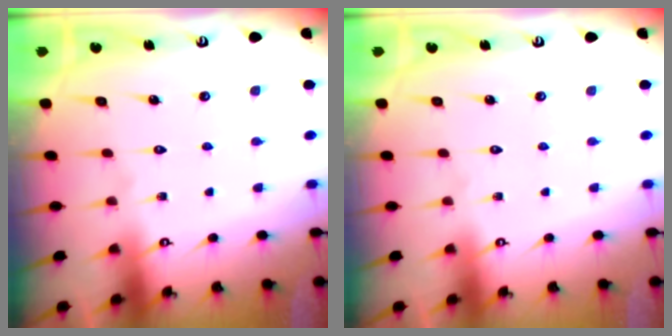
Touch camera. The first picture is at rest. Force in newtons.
{"total": 0.0}